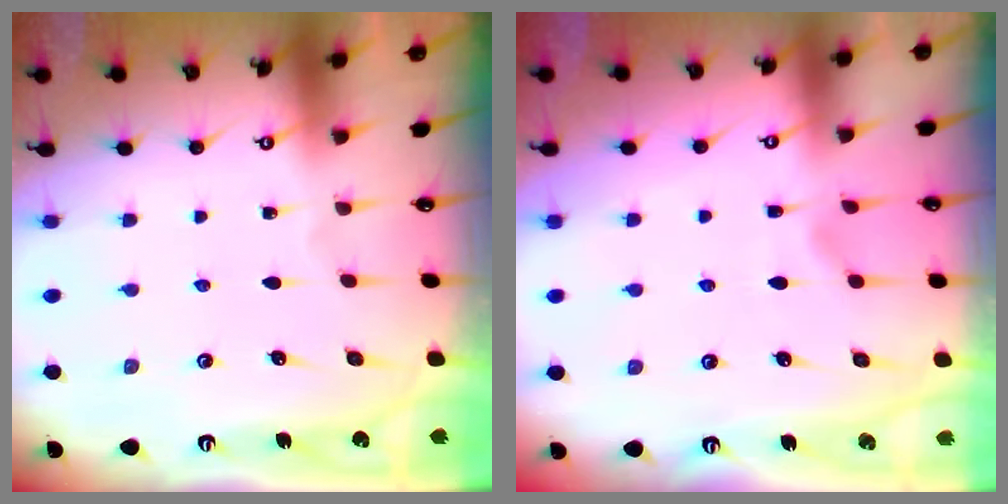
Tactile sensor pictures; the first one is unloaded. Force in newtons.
{"total": 1.8, "press": 1.3, "slide": 1.2}